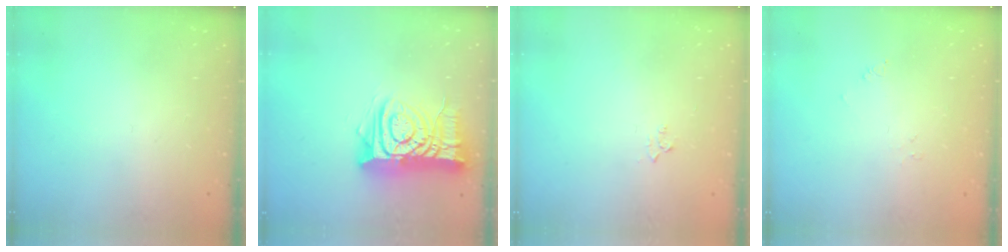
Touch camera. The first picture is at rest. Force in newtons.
{"total": 13.2, "press": 13.2, "slide": 1.5}
{"total": 2.9, "press": 2.8, "slide": 0.4}
{"total": 0.0}